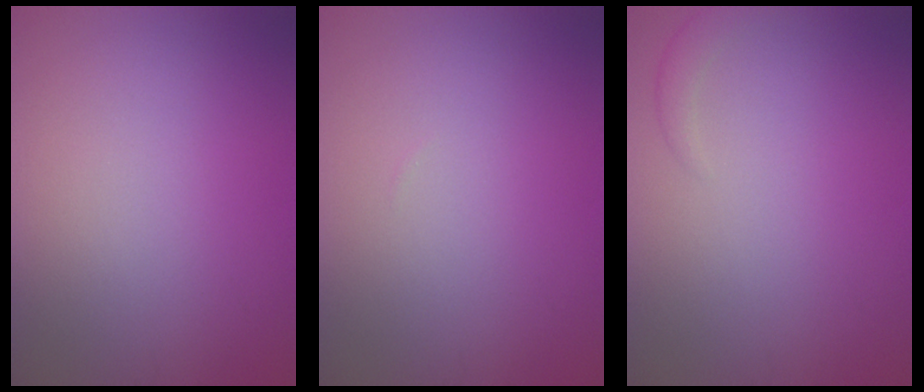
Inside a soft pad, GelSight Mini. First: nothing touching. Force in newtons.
{"total": 0.0}
{"total": 1.1, "press": 1.1, "slide": 0.1}